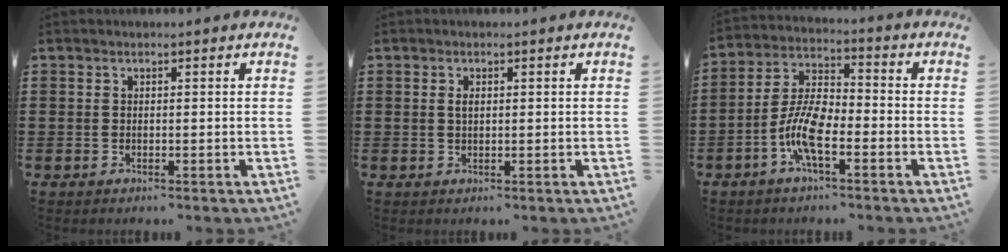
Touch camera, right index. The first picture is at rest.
{"total": 1.2, "force": [0.2, 0.6, 1.0], "torque": [-0.022, 0.004, 0.003]}
{"total": 8.4, "force": [-3.3, 2.7, 7.2], "torque": [-0.175, -0.013, -0.068]}